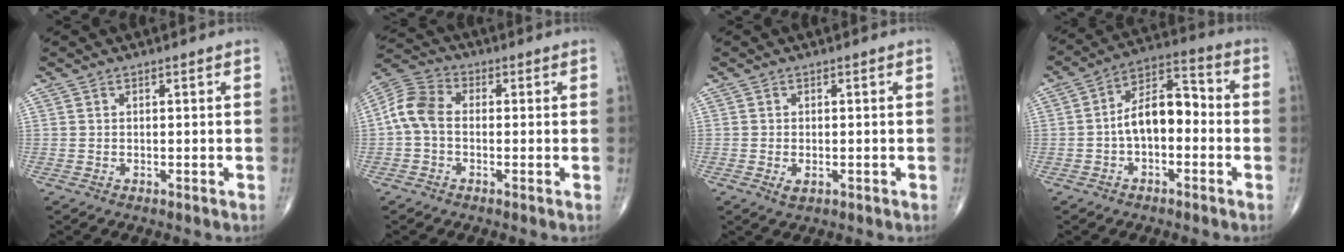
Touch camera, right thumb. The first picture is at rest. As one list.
[{"total": 7.5, "force": [-0.6, 5.2, 5.4], "torque": [-0.106, 0.023, -0.026]}, {"total": 1.8, "force": [-0.5, 1.0, 1.4], "torque": [-0.023, -0.001, -0.006]}, {"total": 10.6, "force": [-1.5, 6.1, 8.5], "torque": [-0.123, 0.044, -0.039]}]